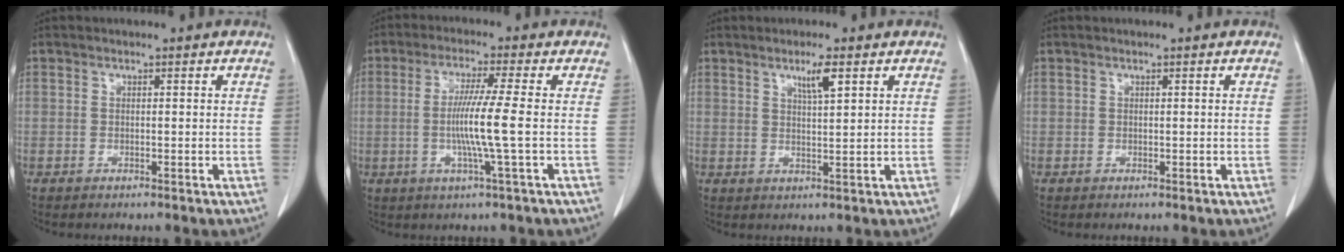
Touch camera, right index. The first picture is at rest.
{"total": 7.6, "force": [-0.8, -1.5, 7.4], "torque": [-0.143, -0.007, -0.018]}
{"total": 3.5, "force": [1.9, -0.1, 3.0], "torque": [-0.053, -0.005, 0.033]}
{"total": 0.0}